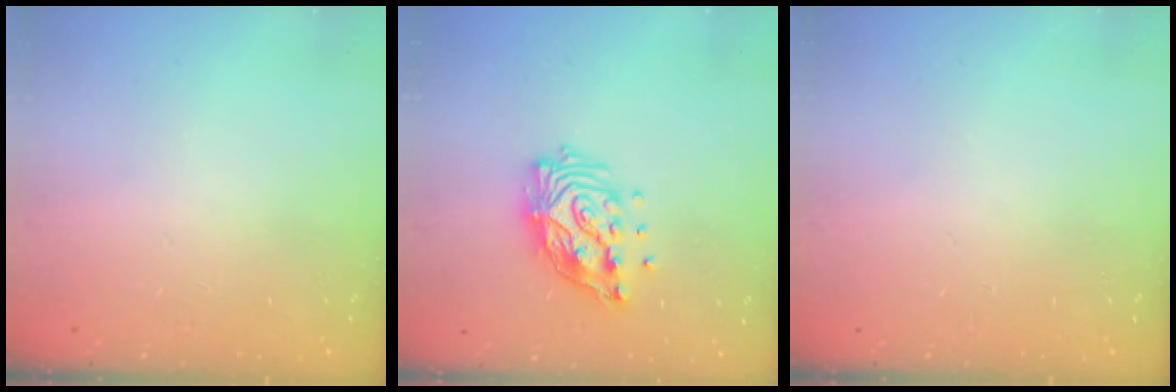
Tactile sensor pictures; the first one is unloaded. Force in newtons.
{"total": 13.6, "press": 13.5, "slide": 1.5}
{"total": 0.0}